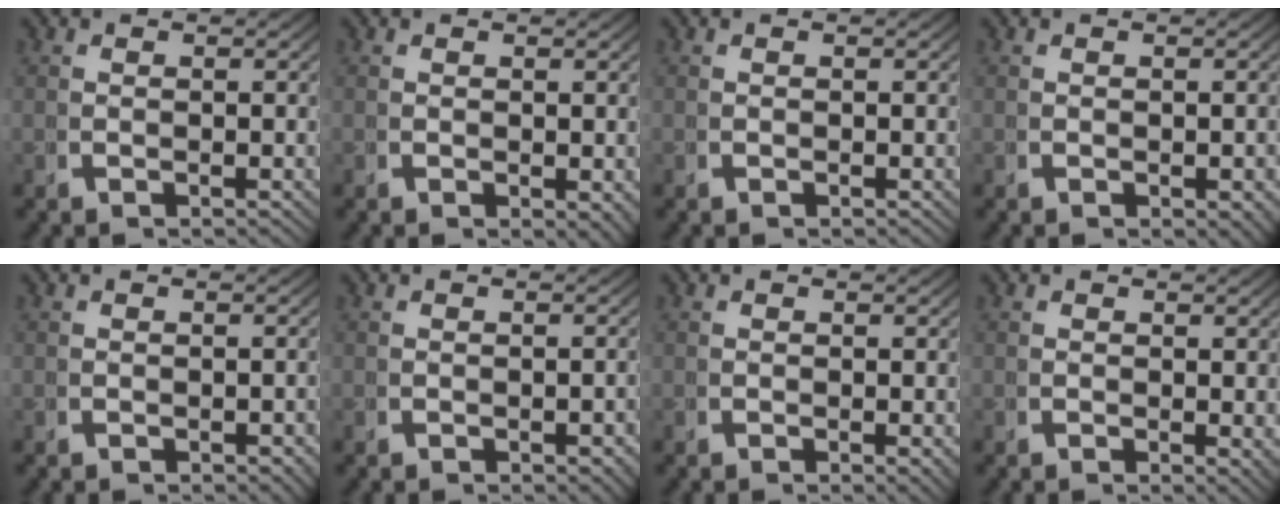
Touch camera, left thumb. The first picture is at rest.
{"total": 1.0, "force": [0.2, 0.5, 0.8], "torque": [-0.012, -0.008, 0.008]}
{"total": 0.0}
{"total": 1.1, "force": [-0.1, 0.6, 0.8], "torque": [-0.010, -0.007, 0.002]}
{"total": 0.8, "force": [-0.3, 0.5, 0.6], "torque": [-0.007, -0.005, -0.003]}
{"total": 1.1, "force": [-0.3, 0.6, 0.9], "torque": [-0.010, -0.002, -0.003]}
{"total": 0.8, "force": [0.0, 0.2, 0.8], "torque": [-0.015, -0.003, 0.002]}
{"total": 0.9, "force": [0.4, 0.3, 0.8], "torque": [-0.013, -0.007, 0.008]}